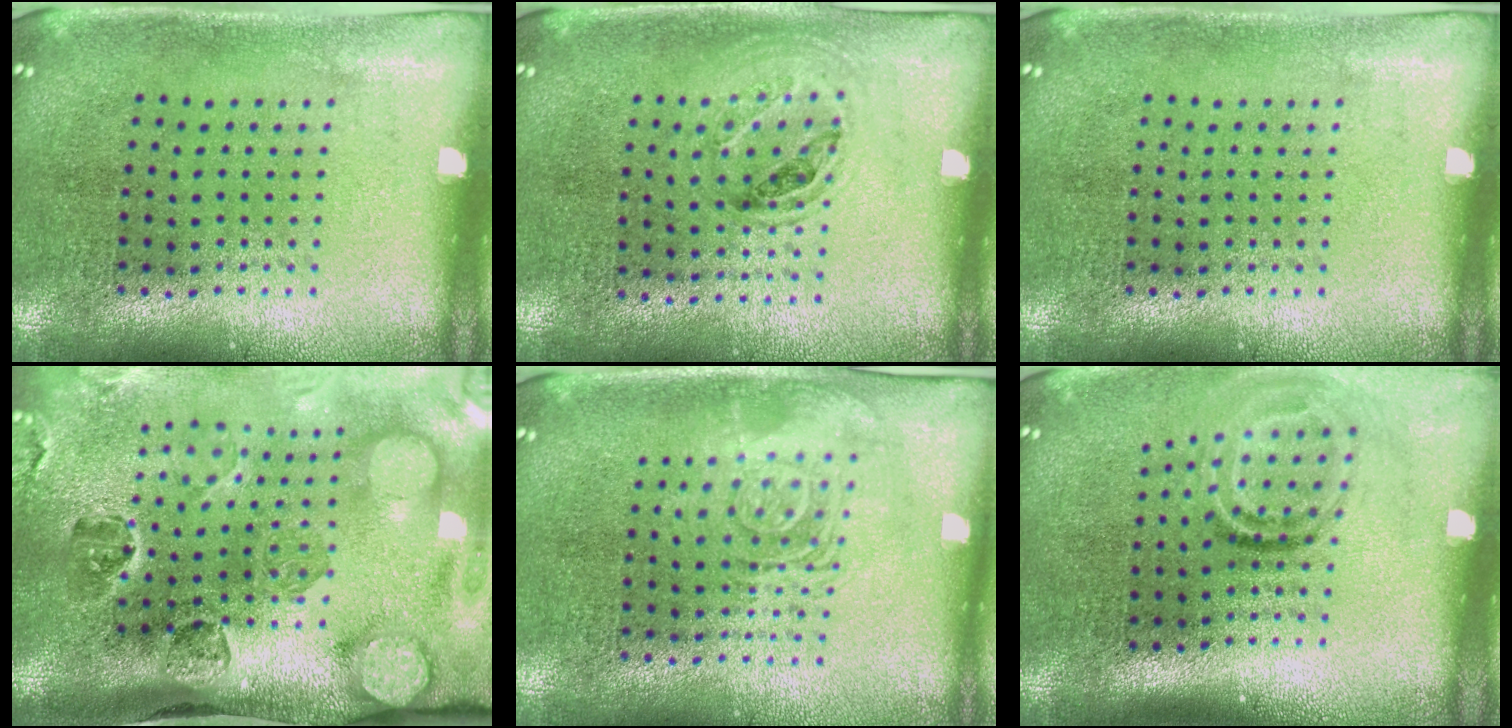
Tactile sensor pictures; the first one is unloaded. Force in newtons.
{"total": 1.0, "press": 0.9, "slide": 0.5}
{"total": 0.0}
{"total": 4.8, "press": 3.5, "slide": 3.3}
{"total": 2.5, "press": 2.5, "slide": 0.5}
{"total": 1.9, "press": 1.1, "slide": 1.5}